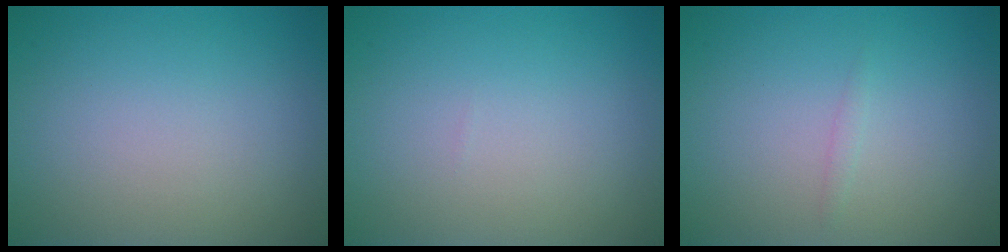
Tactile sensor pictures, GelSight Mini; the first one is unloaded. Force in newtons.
{"total": 0.0}
{"total": 0.6, "press": 0.6, "slide": 0.1}